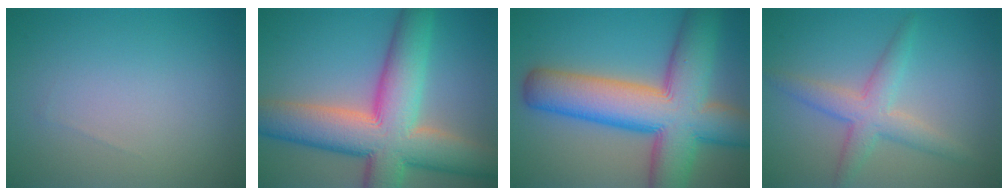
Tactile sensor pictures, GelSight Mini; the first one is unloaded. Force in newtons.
{"total": 12.4, "press": 12.3, "slide": 1.1}
{"total": 13.6, "press": 13.5, "slide": 0.6}
{"total": 3.7, "press": 3.7, "slide": 0.1}